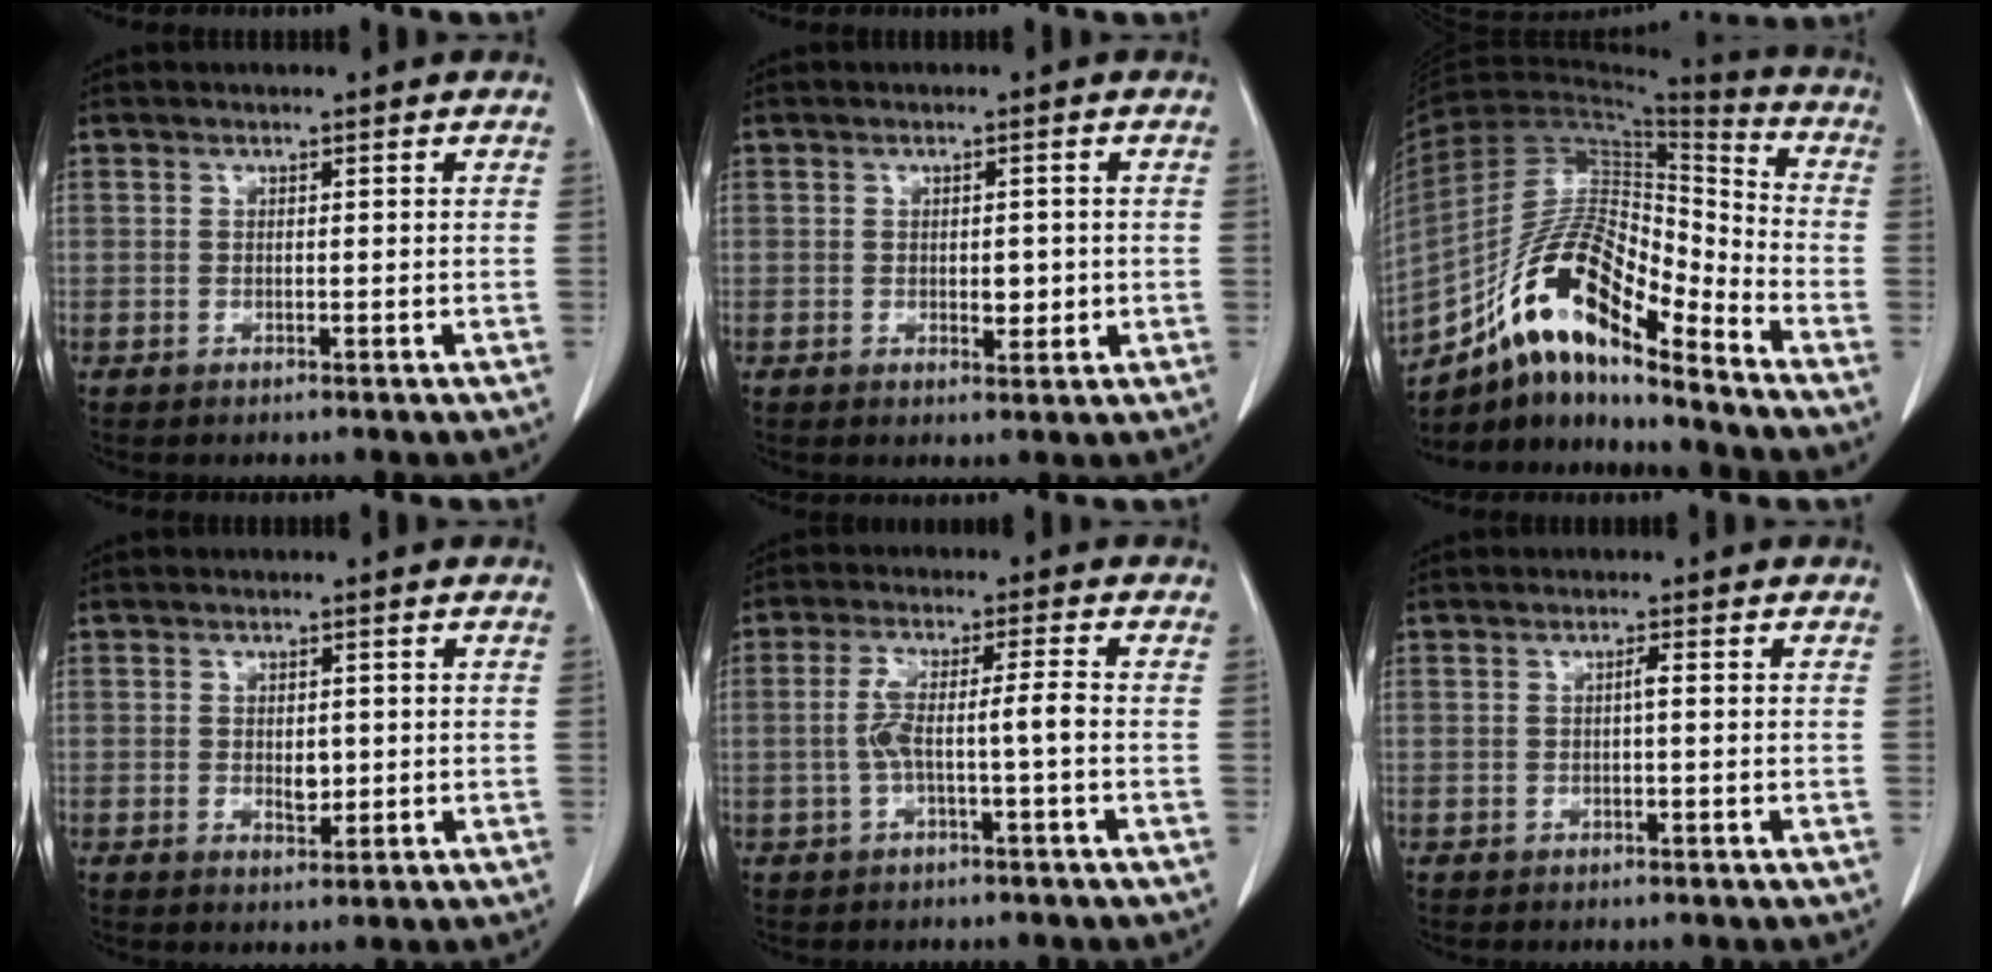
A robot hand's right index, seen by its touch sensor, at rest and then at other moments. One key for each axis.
{"total": 2.7, "fx": -0.2, "fy": 1.4, "fz": 2.3, "tx": -0.034, "ty": -0.002, "tz": 0.001}
{"total": 15.5, "fx": -10.3, "fy": 3.8, "fz": 11.0, "tx": -0.203, "ty": 0.031, "tz": -0.180}
{"total": 2.6, "fx": -0.1, "fy": 1.5, "fz": 2.1, "tx": -0.035, "ty": -0.003, "tz": 0.003}
{"total": 5.3, "fx": -1.1, "fy": 0.1, "fz": 5.2, "tx": -0.108, "ty": 0.020, "tz": -0.016}
{"total": 0.9, "fx": 0.0, "fy": 0.0, "fz": 0.9, "tx": -0.016, "ty": 0.001, "tz": 0.000}